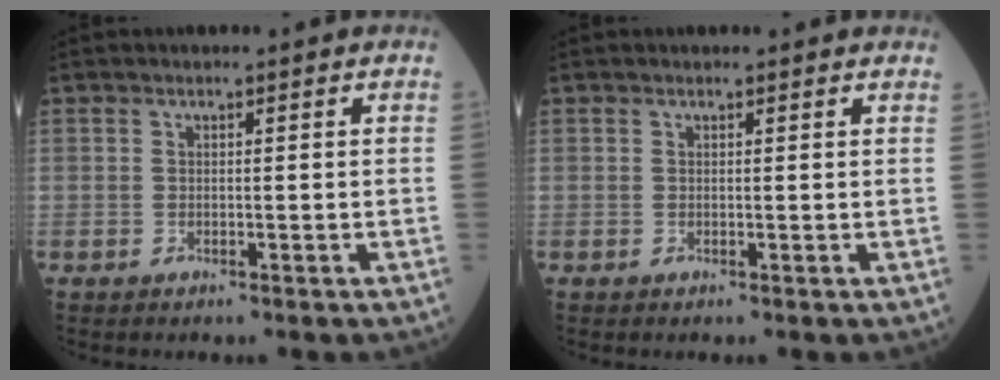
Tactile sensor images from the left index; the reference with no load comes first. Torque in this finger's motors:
{"motor_torque": [0.72, -0.95, 0.07, 0.03]}